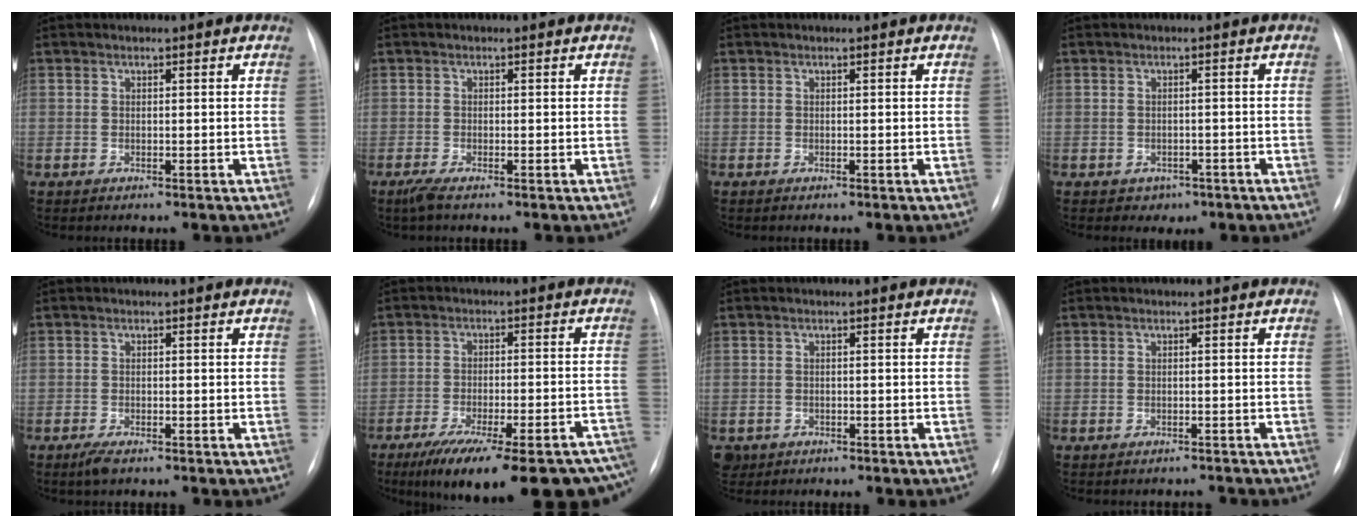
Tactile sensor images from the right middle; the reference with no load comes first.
{"total": 1.5, "force": [-1.0, 0.1, 1.1], "torque": [-0.032, -0.008, -0.024]}
{"total": 0.0}
{"total": 2.5, "force": [-1.4, 2.0, 0.5], "torque": [-0.011, 0.007, -0.010]}
{"total": 1.9, "force": [-1.3, 0.6, 1.3], "torque": [-0.032, -0.005, -0.022]}
{"total": 24.7, "force": [-19.1, 5.6, 14.7], "torque": [-0.156, -0.007, -0.250]}
{"total": 2.6, "force": [-1.5, 2.1, 0.4], "torque": [-0.007, 0.003, -0.022]}
{"total": 1.9, "force": [-1.8, 0.6, -0.1], "torque": [0.005, -0.001, -0.021]}